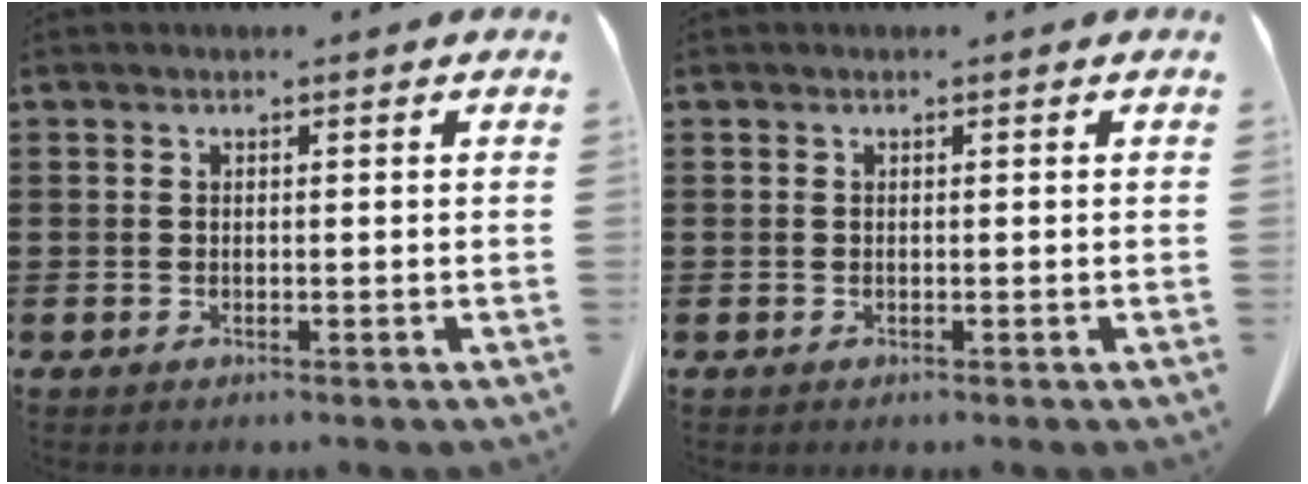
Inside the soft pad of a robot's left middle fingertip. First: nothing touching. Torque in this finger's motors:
{"motor_torque": [0.04, -0.06, -0.02, -0.01]}